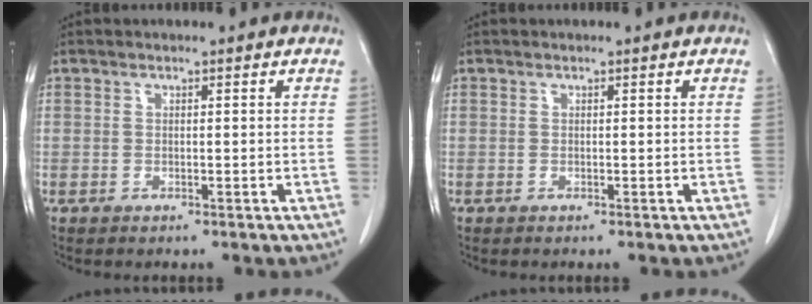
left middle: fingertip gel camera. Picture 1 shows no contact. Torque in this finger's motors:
{"motor_torque": [0.03, -0.03, -0.03, 0.00]}